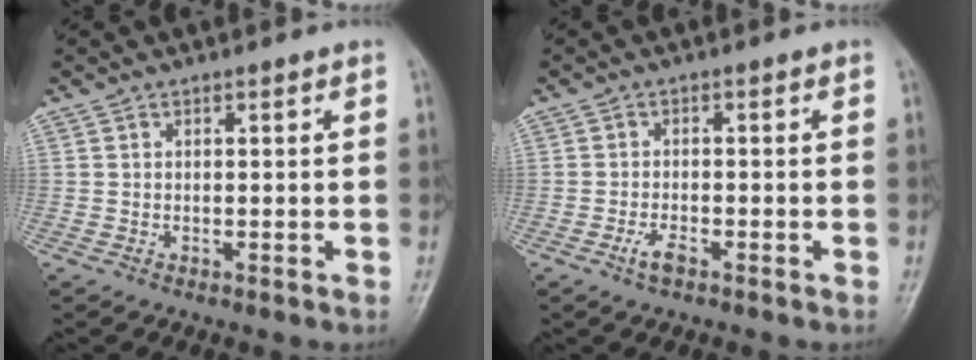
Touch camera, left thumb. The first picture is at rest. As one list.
[{"total": 2.5, "force": [-1.6, 1.0, 1.5], "torque": [-0.035, 0.009, -0.033]}]